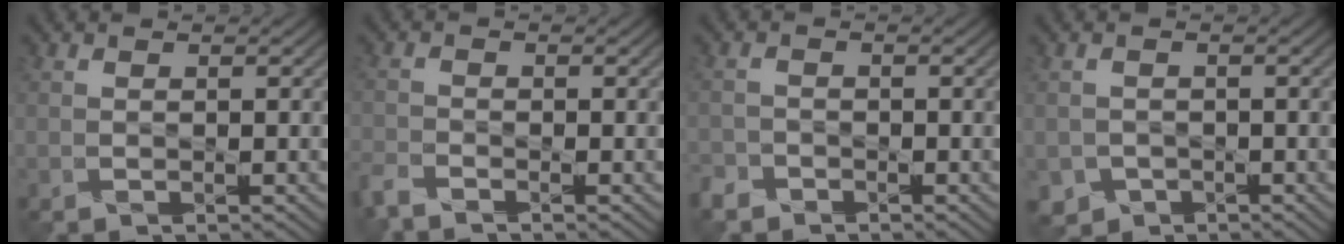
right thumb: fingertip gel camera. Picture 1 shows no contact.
{"total": 3.1, "force": [-2.7, 0.7, 1.2], "torque": [-0.034, -0.012, -0.066]}
{"total": 2.2, "force": [-1.9, 1.2, 0.4], "torque": [-0.010, -0.004, -0.047]}
{"total": 2.5, "force": [-1.4, 2.1, 0.3], "torque": [-0.009, -0.011, -0.027]}